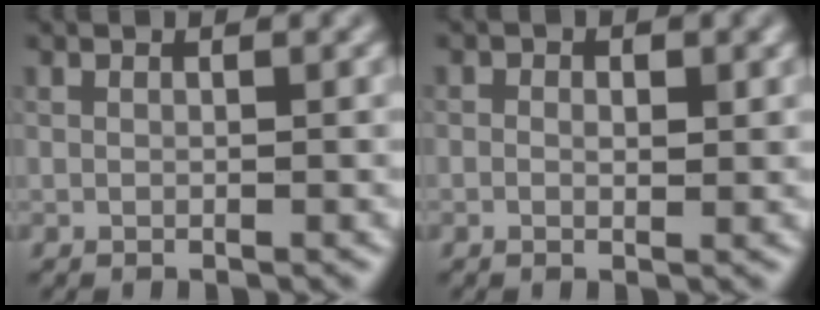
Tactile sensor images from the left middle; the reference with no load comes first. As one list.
[{"total": 0.9, "force": [-0.8, -0.3, 0.0], "torque": [0.007, -0.013, -0.003]}]